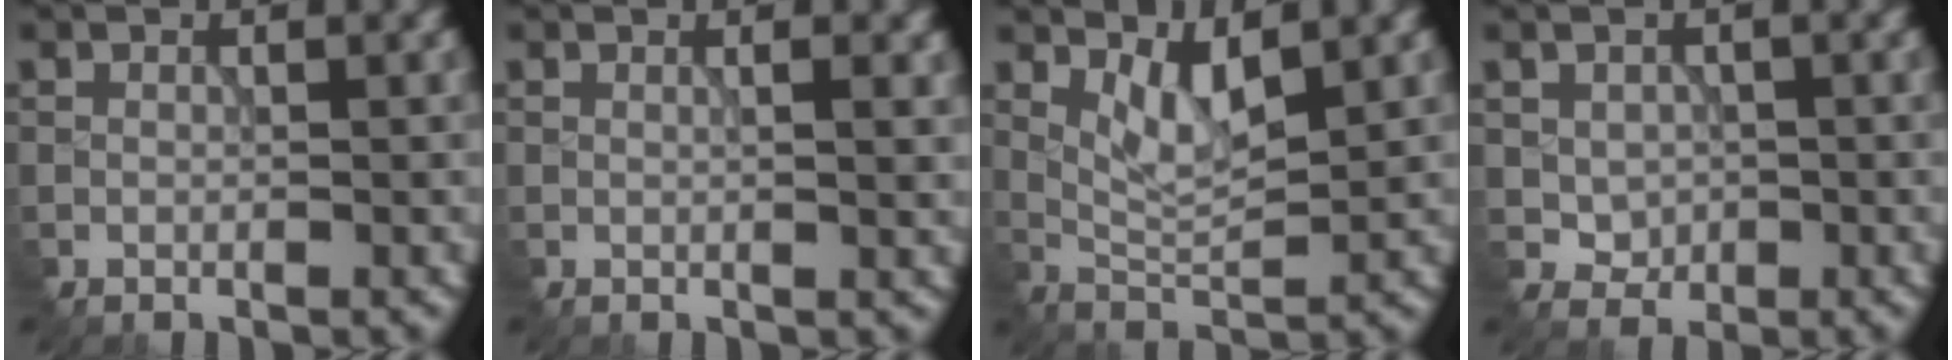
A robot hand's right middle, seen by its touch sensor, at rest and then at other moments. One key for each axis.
{"total": 1.5, "fx": 0.3, "fy": 0.5, "fz": 1.4, "tx": -0.018, "ty": 0.004, "tz": 0.004}
{"total": 3.1, "fx": 1.7, "fy": 1.0, "fz": 2.4, "tx": -0.056, "ty": -0.011, "tz": 0.040}
{"total": 1.8, "fx": 0.0, "fy": 1.7, "fz": 0.6, "tx": -0.019, "ty": -0.006, "tz": 0.006}